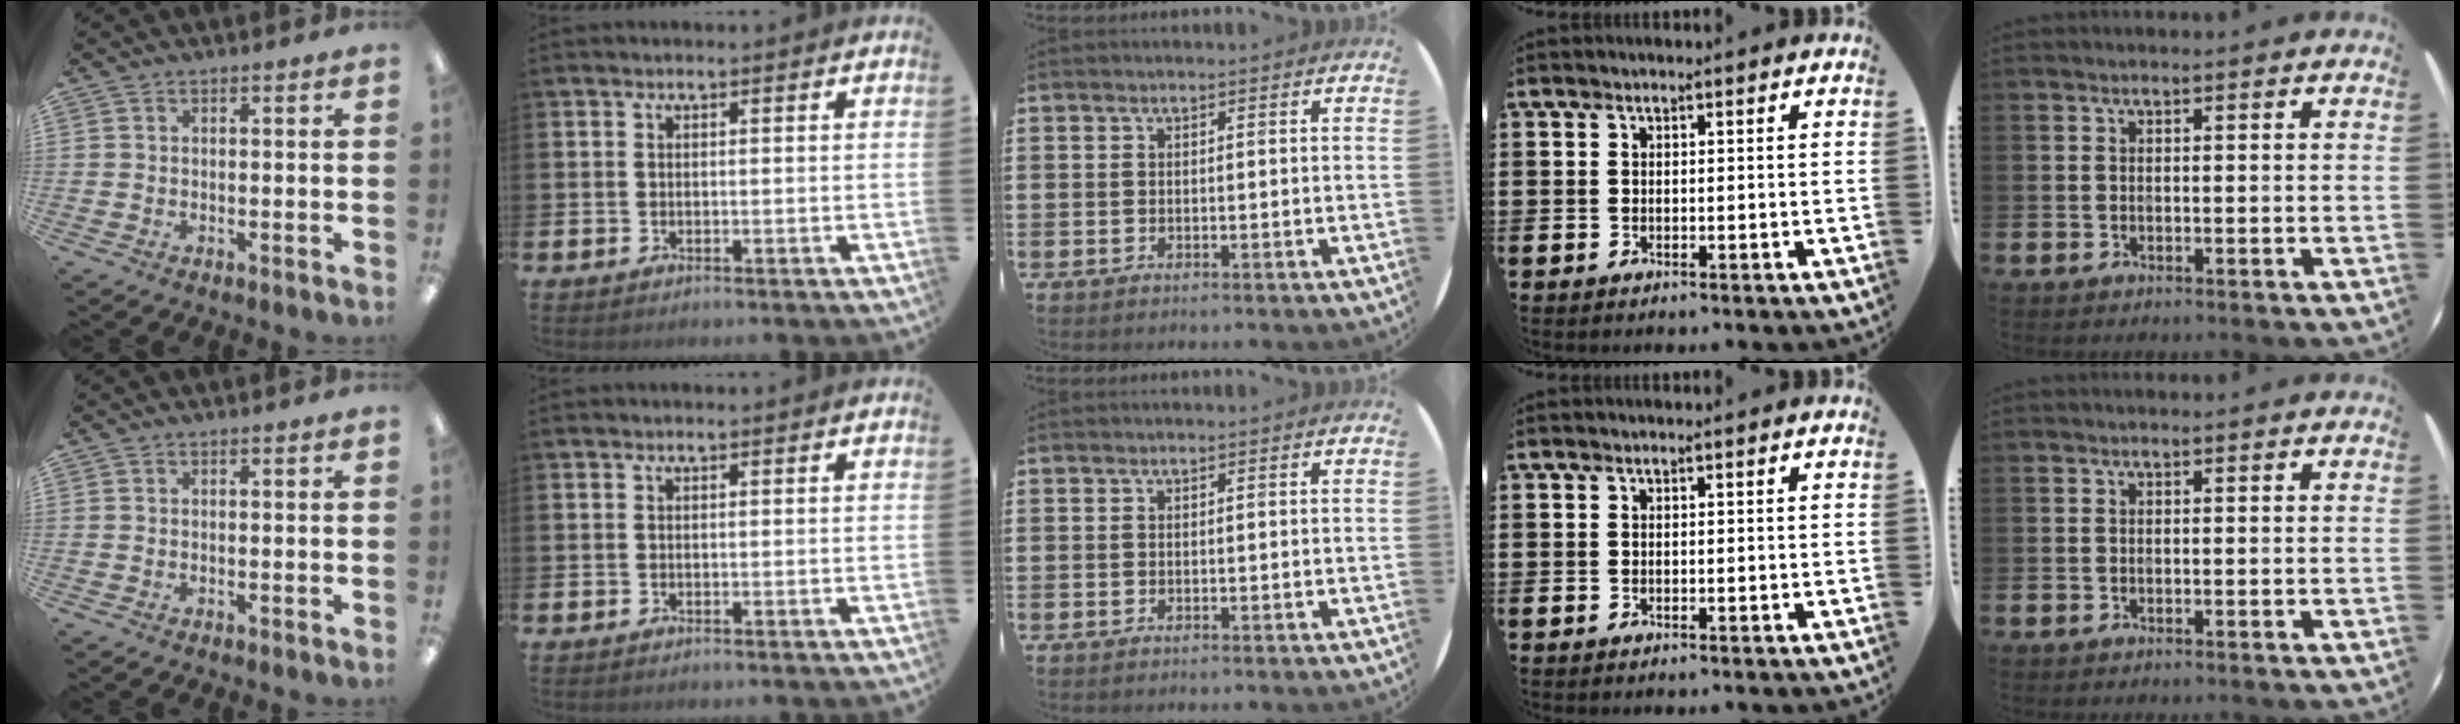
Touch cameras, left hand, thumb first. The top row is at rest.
{}